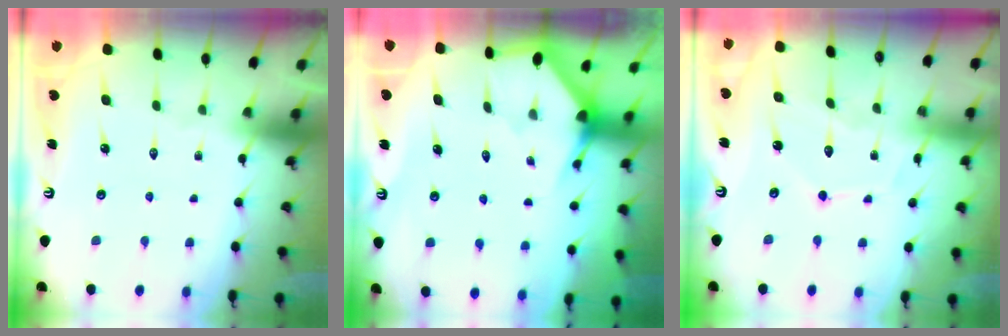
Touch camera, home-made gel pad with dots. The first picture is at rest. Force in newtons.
{"total": 2.5, "press": 2.5, "slide": 0.2}
{"total": 8.3, "press": 8.3, "slide": 0.2}